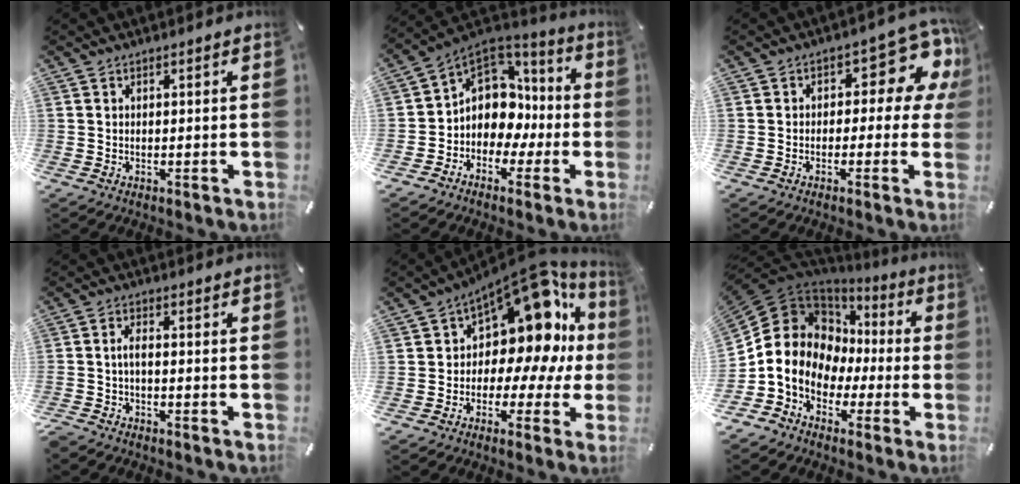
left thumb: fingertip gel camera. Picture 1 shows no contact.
{"total": 10.1, "force": [0.1, 9.4, 3.9], "torque": [-0.082, -0.016, 0.009]}
{"total": 10.7, "force": [4.0, 5.9, 8.0], "torque": [-0.097, -0.034, 0.067]}
{"total": 2.7, "force": [-1.5, 0.9, 2.0], "torque": [-0.053, 0.003, -0.033]}
{"total": 16.8, "force": [7.1, 10.3, 11.2], "torque": [-0.153, -0.078, 0.115]}
{"total": 13.0, "force": [-1.7, 11.9, 4.9], "torque": [-0.116, -0.017, -0.031]}